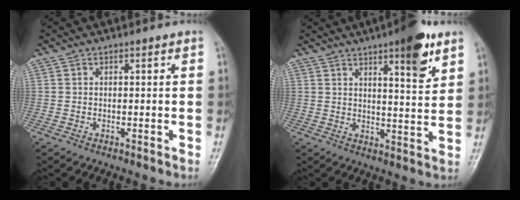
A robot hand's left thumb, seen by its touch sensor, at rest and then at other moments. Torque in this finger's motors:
{"motor_torque": [1.80, 0.76, 1.34, -1.14, 0.02]}